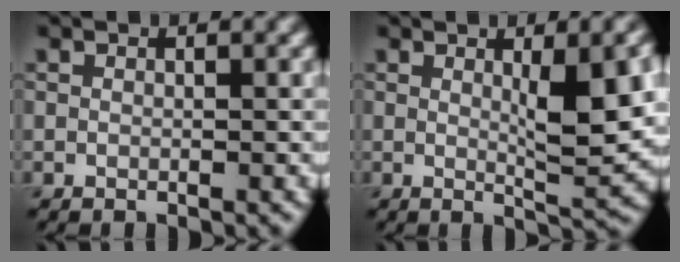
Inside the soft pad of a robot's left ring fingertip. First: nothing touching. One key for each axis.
{"total": 6.4, "fx": 1.0, "fy": 1.4, "fz": 6.2, "tx": -0.089, "ty": -0.002, "tz": 0.019}